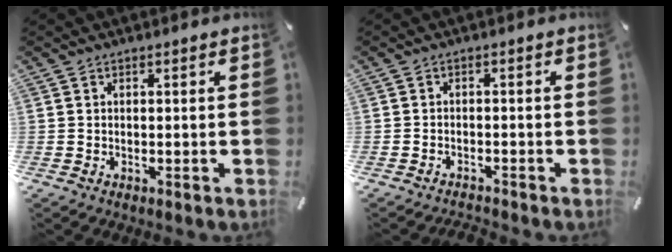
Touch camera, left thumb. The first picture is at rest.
{"total": 1.8, "force": [-1.8, 0.4, 0.3], "torque": [-0.008, 0.008, -0.037]}